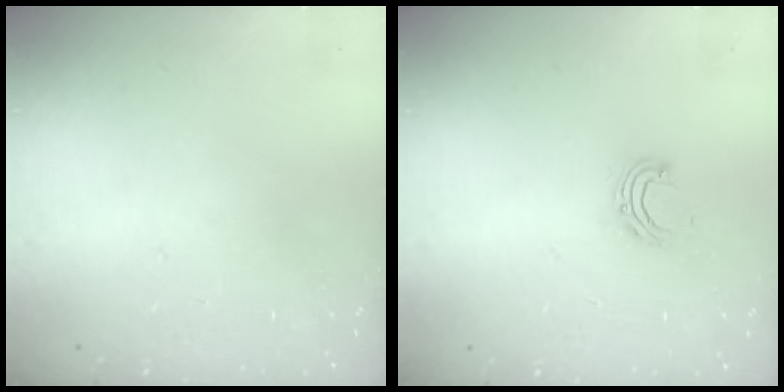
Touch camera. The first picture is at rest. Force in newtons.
{"total": 6.6, "press": 6.6, "slide": 0.7}